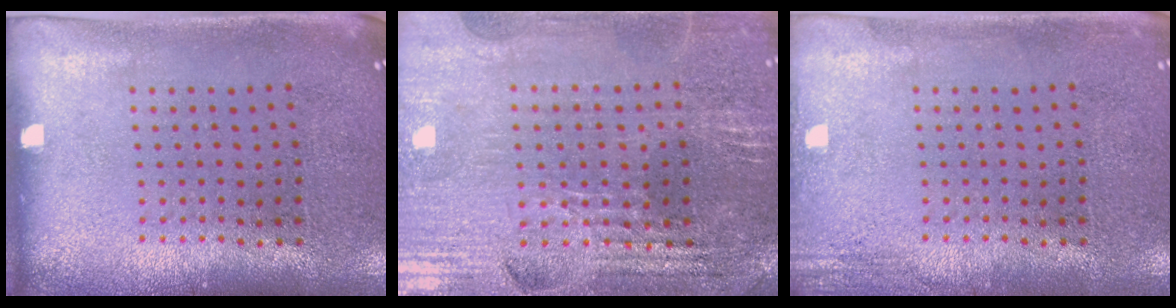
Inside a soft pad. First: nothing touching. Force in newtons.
{"total": 2.9, "press": 2.9, "slide": 0.5}
{"total": 1.8, "press": 1.8, "slide": 0.2}